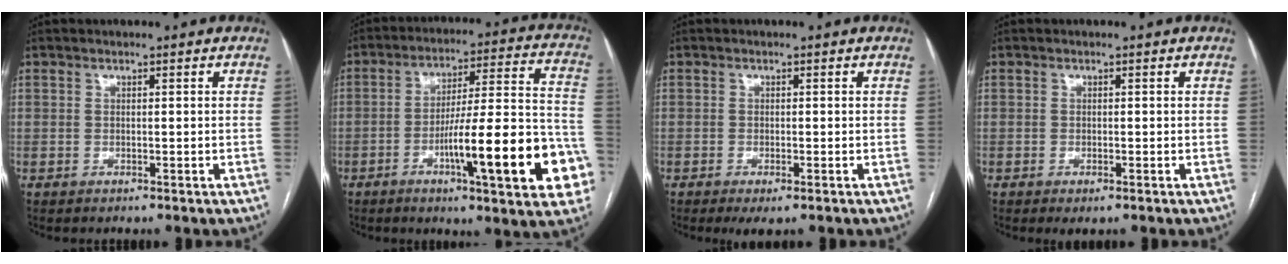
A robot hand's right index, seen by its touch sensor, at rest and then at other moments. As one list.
[{"total": 20.4, "force": [-7.4, 2.1, 18.9], "torque": [-0.227, 0.015, -0.100]}, {"total": 2.7, "force": [-1.6, 0.7, 2.1], "torque": [-0.025, -0.004, -0.019]}, {"total": 1.4, "force": [-0.7, 0.4, 1.1], "torque": [-0.015, -0.003, -0.004]}]